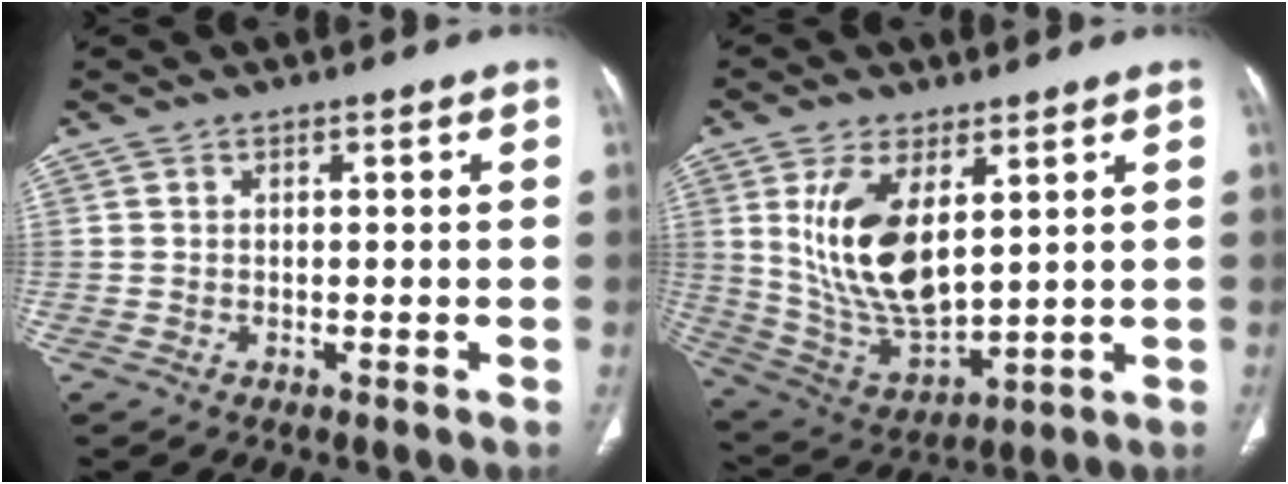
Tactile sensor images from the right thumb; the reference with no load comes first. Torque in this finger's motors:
{"motor_torque": [-1.15, 1.83, 1.63, 0.09, 0.15]}